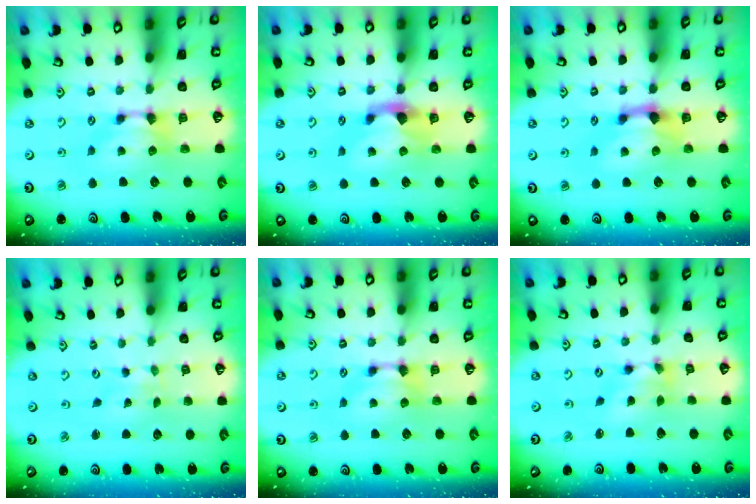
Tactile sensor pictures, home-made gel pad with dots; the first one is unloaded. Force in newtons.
{"total": 2.0, "press": 1.6, "slide": 1.2}
{"total": 2.1, "press": 1.6, "slide": 1.4}
{"total": 6.1, "press": 6.1, "slide": 0.5}
{"total": 0.0}
{"total": 2.6, "press": 2.1, "slide": 1.6}